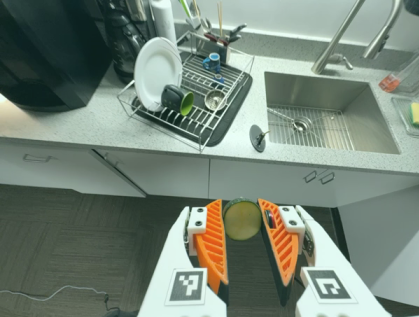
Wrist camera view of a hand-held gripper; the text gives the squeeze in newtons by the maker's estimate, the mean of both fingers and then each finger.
{"total": 8.2, "left": 8.4, "right": 8.0}